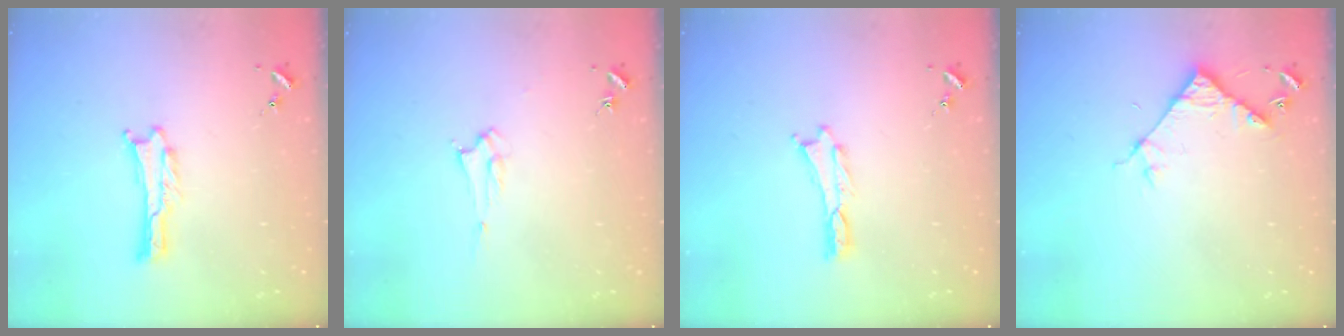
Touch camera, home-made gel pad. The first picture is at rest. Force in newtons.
{"total": 1.6, "press": 1.6, "slide": 0.2}
{"total": 0.0}
{"total": 5.7, "press": 5.7, "slide": 0.4}